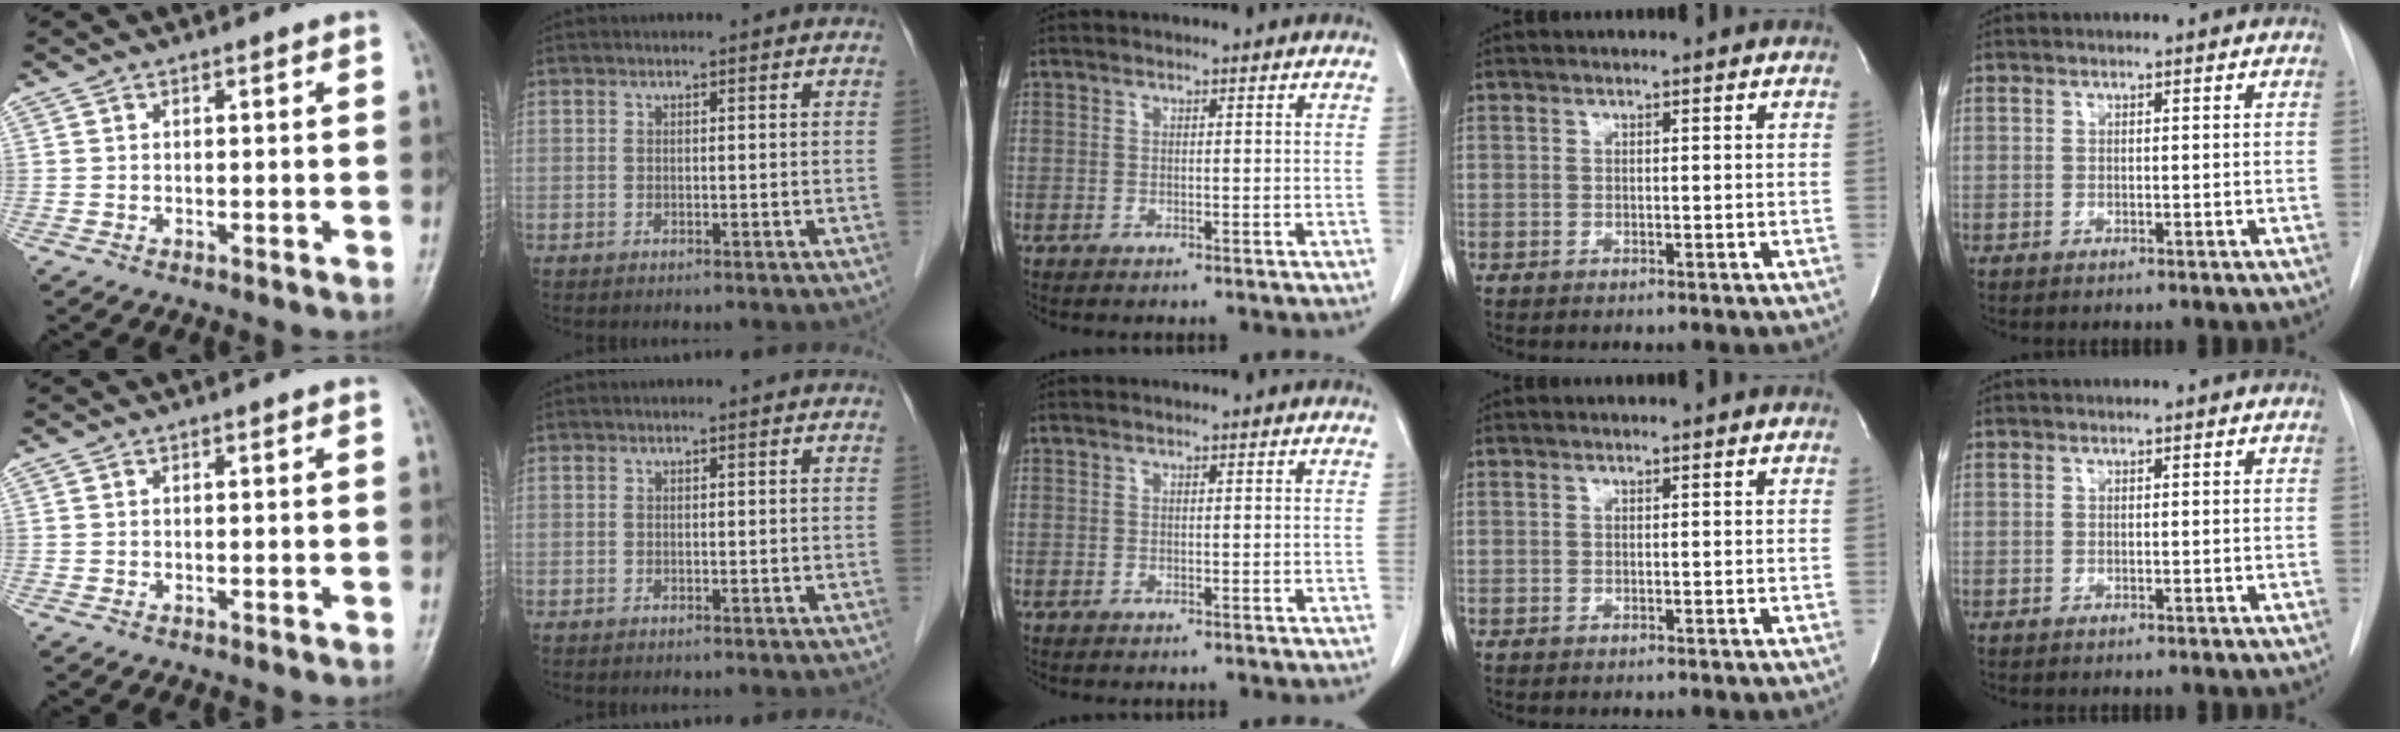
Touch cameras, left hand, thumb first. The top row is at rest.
{}